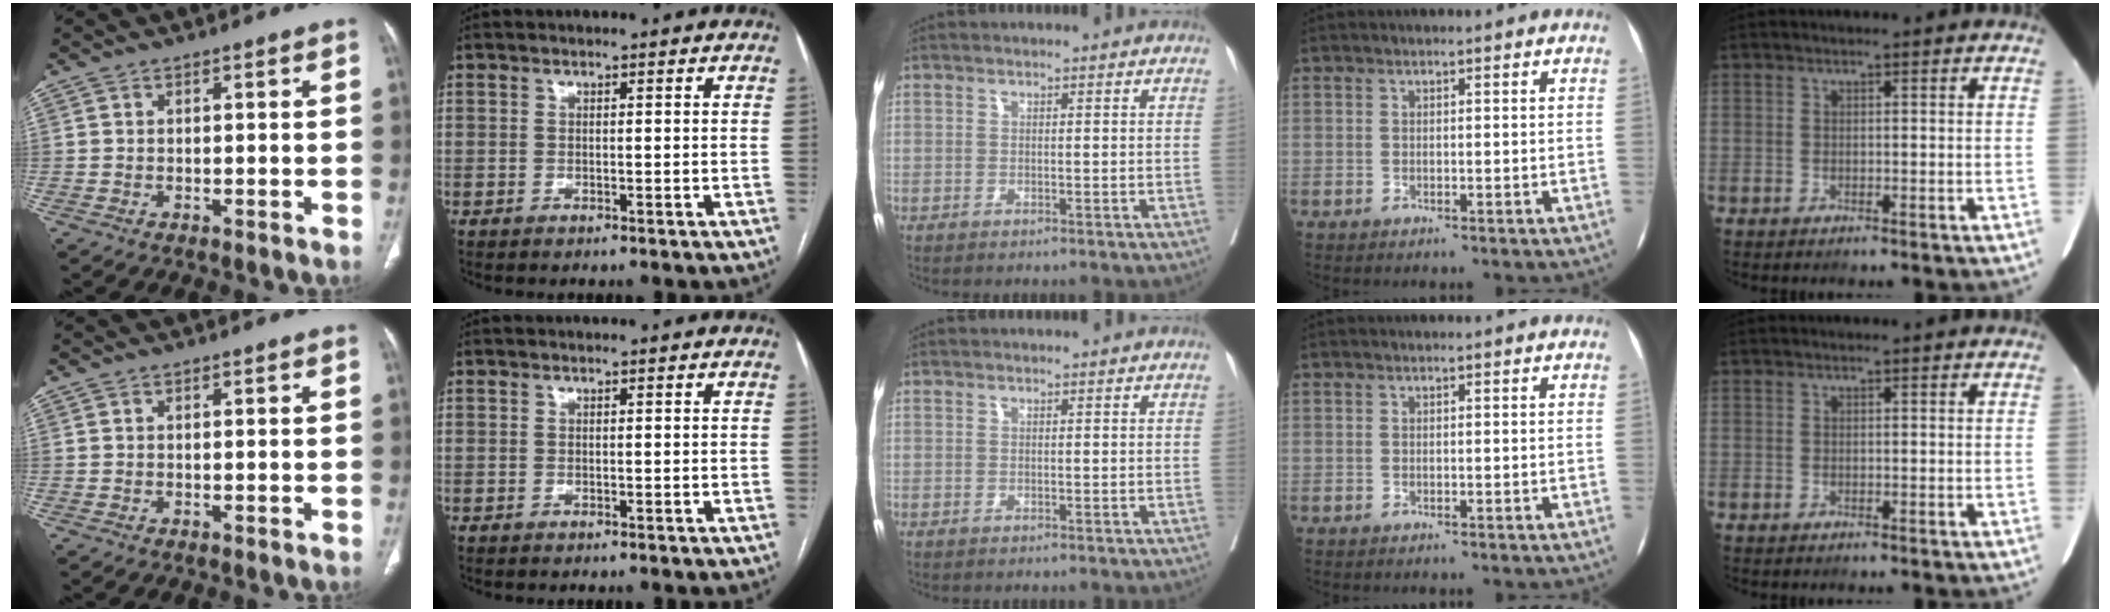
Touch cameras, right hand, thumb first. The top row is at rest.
{}